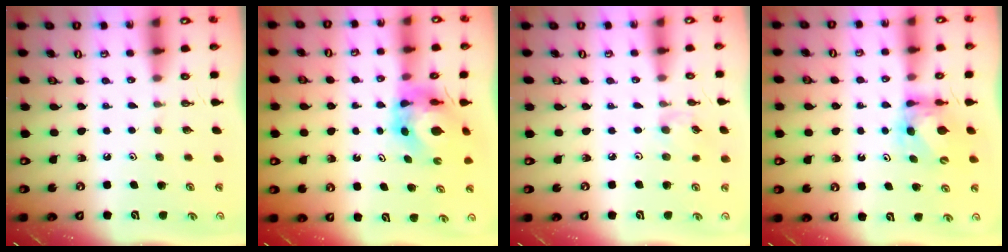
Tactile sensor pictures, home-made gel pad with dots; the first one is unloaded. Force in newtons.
{"total": 7.5, "press": 7.5, "slide": 0.7}
{"total": 2.7, "press": 2.6, "slide": 0.5}
{"total": 6.3, "press": 6.3, "slide": 0.4}